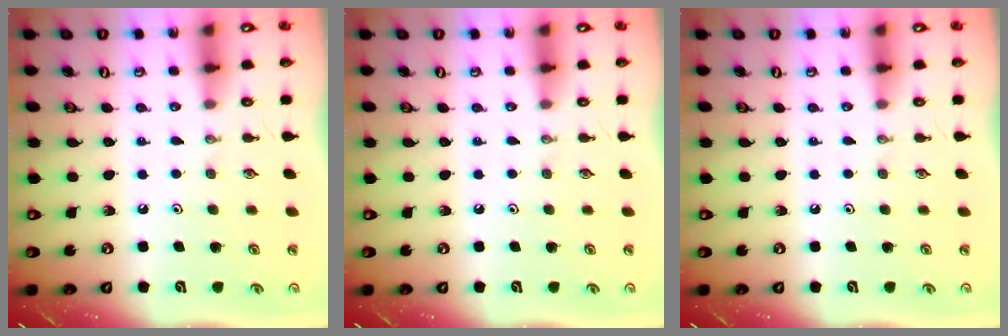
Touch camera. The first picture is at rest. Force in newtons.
{"total": 0.0}
{"total": 0.0}